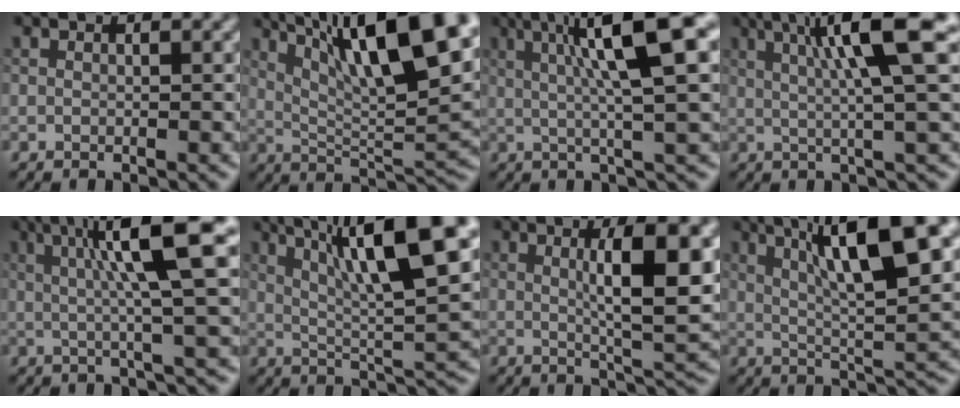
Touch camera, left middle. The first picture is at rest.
{"total": 13.6, "force": [6.8, 3.2, 11.3], "torque": [-0.175, 0.015, 0.117]}
{"total": 10.0, "force": [2.8, 1.8, 9.4], "torque": [-0.121, 0.021, 0.038]}
{"total": 8.3, "force": [2.6, 1.0, 7.8], "torque": [-0.110, 0.016, 0.039]}
{"total": 9.0, "force": [2.3, 1.3, 8.6], "torque": [-0.118, 0.017, 0.034]}
{"total": 11.7, "force": [5.2, 2.3, 10.3], "torque": [-0.154, 0.013, 0.087]}
{"total": 7.7, "force": [1.5, 1.6, 7.4], "torque": [-0.104, 0.001, 0.026]}
{"total": 11.7, "force": [4.9, 2.6, 10.3], "torque": [-0.153, 0.015, 0.080]}